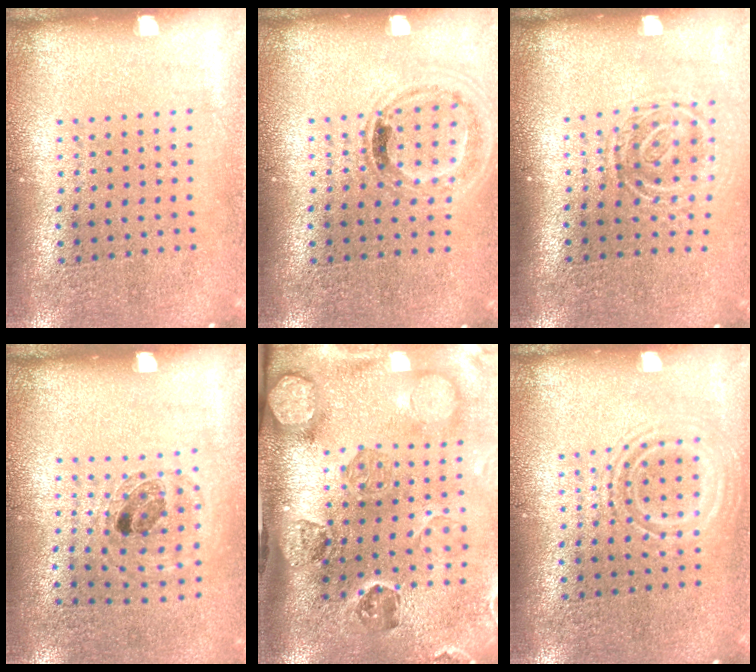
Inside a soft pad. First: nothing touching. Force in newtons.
{"total": 1.0, "press": 1.0, "slide": 0.3}
{"total": 1.6, "press": 1.1, "slide": 1.2}
{"total": 0.9, "press": 0.9, "slide": 0.2}
{"total": 3.1, "press": 2.8, "slide": 1.3}
{"total": 1.1, "press": 1.1, "slide": 0.2}